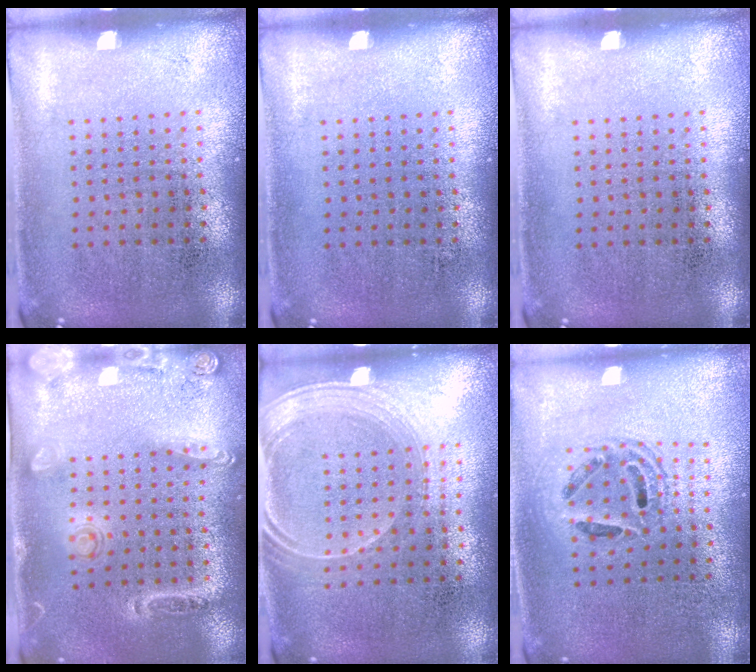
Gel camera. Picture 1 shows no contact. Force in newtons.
{"total": 0.0}
{"total": 0.0}
{"total": 1.6, "press": 1.4, "slide": 0.8}
{"total": 1.6, "press": 1.4, "slide": 0.8}
{"total": 1.4, "press": 1.3, "slide": 0.7}